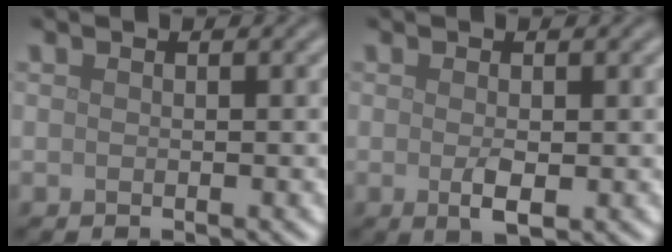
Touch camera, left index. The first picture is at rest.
{"total": 1.9, "force": [-0.3, 0.7, 1.8], "torque": [-0.035, -0.007, -0.001]}